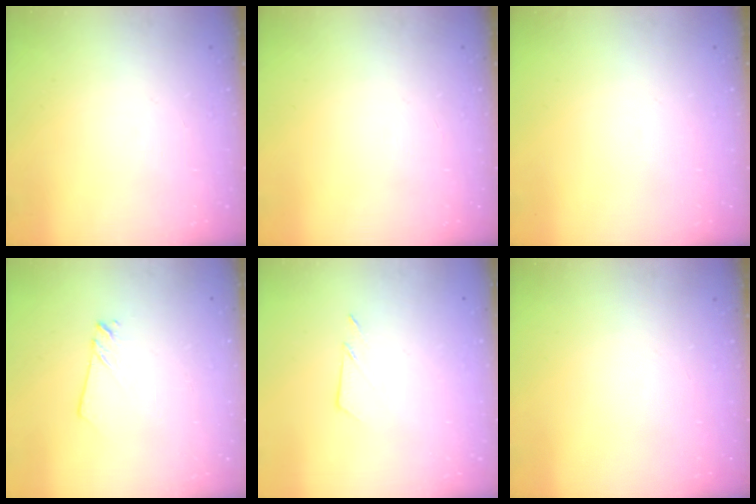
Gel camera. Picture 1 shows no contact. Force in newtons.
{"total": 0.0}
{"total": 0.0}
{"total": 2.0, "press": 2.0, "slide": 0.1}
{"total": 4.2, "press": 4.2, "slide": 0.5}
{"total": 0.0}